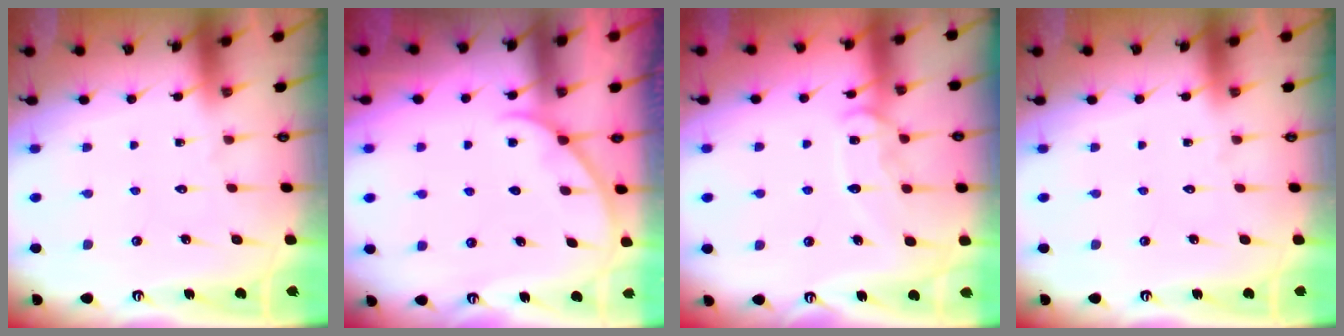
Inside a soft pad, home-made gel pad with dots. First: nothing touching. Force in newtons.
{"total": 2.8, "press": 2.8, "slide": 0.4}
{"total": 10.8, "press": 10.8, "slide": 1.0}
{"total": 0.0}